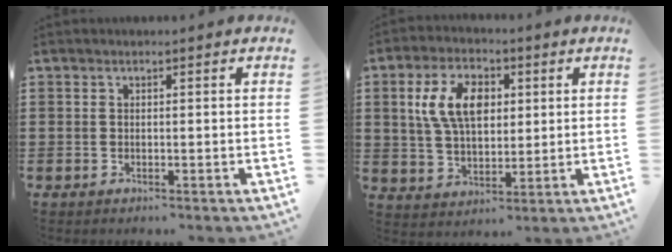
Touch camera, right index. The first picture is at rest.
{"total": 8.8, "force": [2.5, 5.2, 6.6], "torque": [-0.156, 0.015, 0.042]}